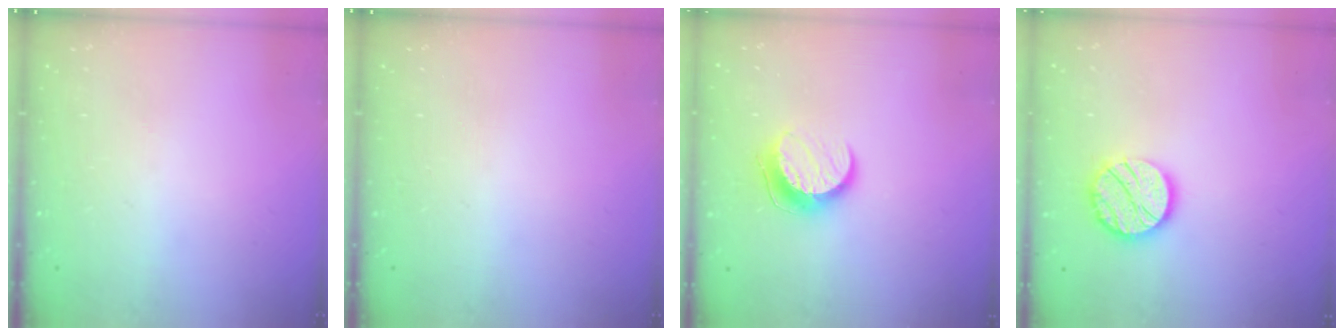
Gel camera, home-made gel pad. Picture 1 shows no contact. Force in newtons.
{"total": 0.0}
{"total": 9.9, "press": 9.8, "slide": 0.5}
{"total": 13.2, "press": 13.2, "slide": 0.6}